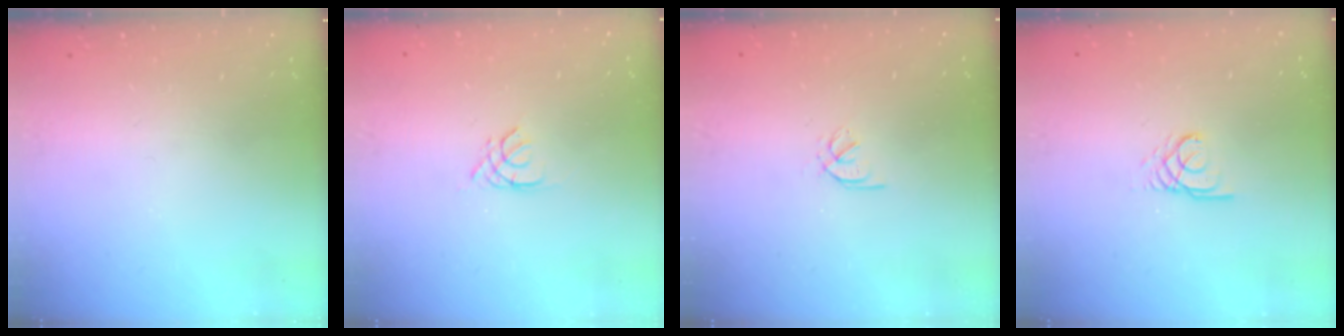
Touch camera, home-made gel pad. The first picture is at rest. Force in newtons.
{"total": 1.3, "press": 1.3, "slide": 0.3}
{"total": 1.7, "press": 1.6, "slide": 0.6}
{"total": 2.4, "press": 2.4, "slide": 0.3}